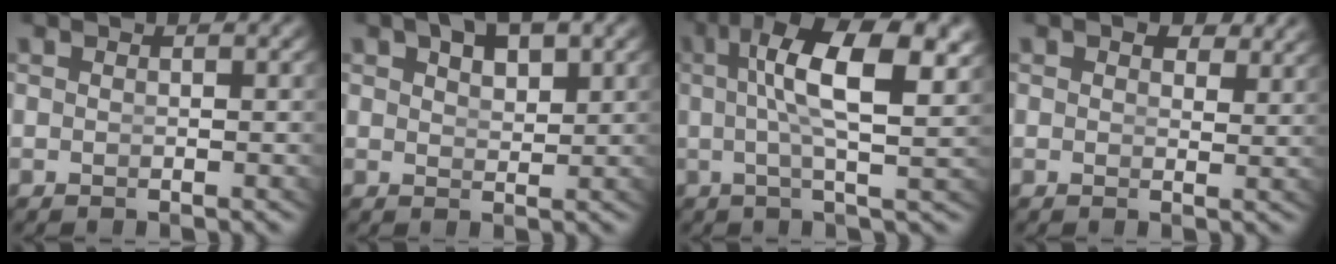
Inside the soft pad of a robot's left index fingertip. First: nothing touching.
{"total": 3.6, "force": [2.6, 1.2, 2.3], "torque": [-0.026, 0.003, 0.047]}
{"total": 9.2, "force": [2.9, 2.7, 8.3], "torque": [-0.139, 0.008, 0.044]}
{"total": 2.0, "force": [1.6, 0.8, 0.9], "torque": [-0.014, -0.007, 0.028]}